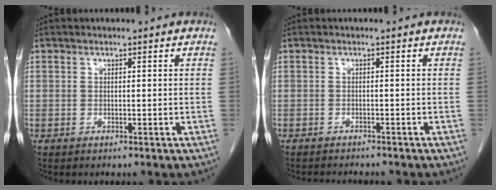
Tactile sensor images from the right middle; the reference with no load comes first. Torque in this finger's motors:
{"motor_torque": [0.02, -0.02, 0.00, 0.01]}